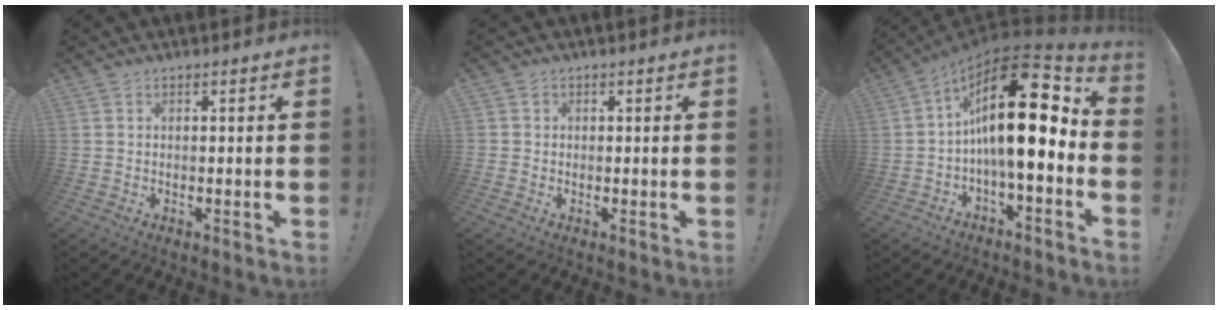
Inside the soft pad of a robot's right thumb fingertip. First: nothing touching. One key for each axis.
{"total": 1.5, "fx": -0.1, "fy": 1.5, "fz": 0.3, "tx": 0.004, "ty": 0.002, "tz": -0.003}
{"total": 22.8, "fx": 3.7, "fy": 8.0, "fz": 21.0, "tx": -0.355, "ty": -0.021, "tz": 0.059}